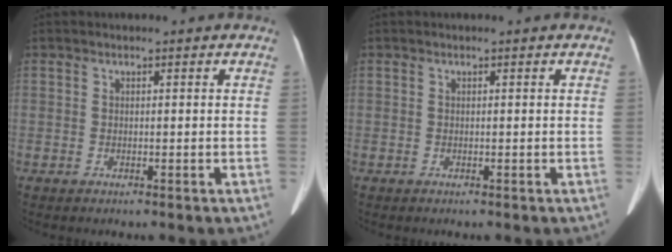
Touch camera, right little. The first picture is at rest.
{"total": 0.0}